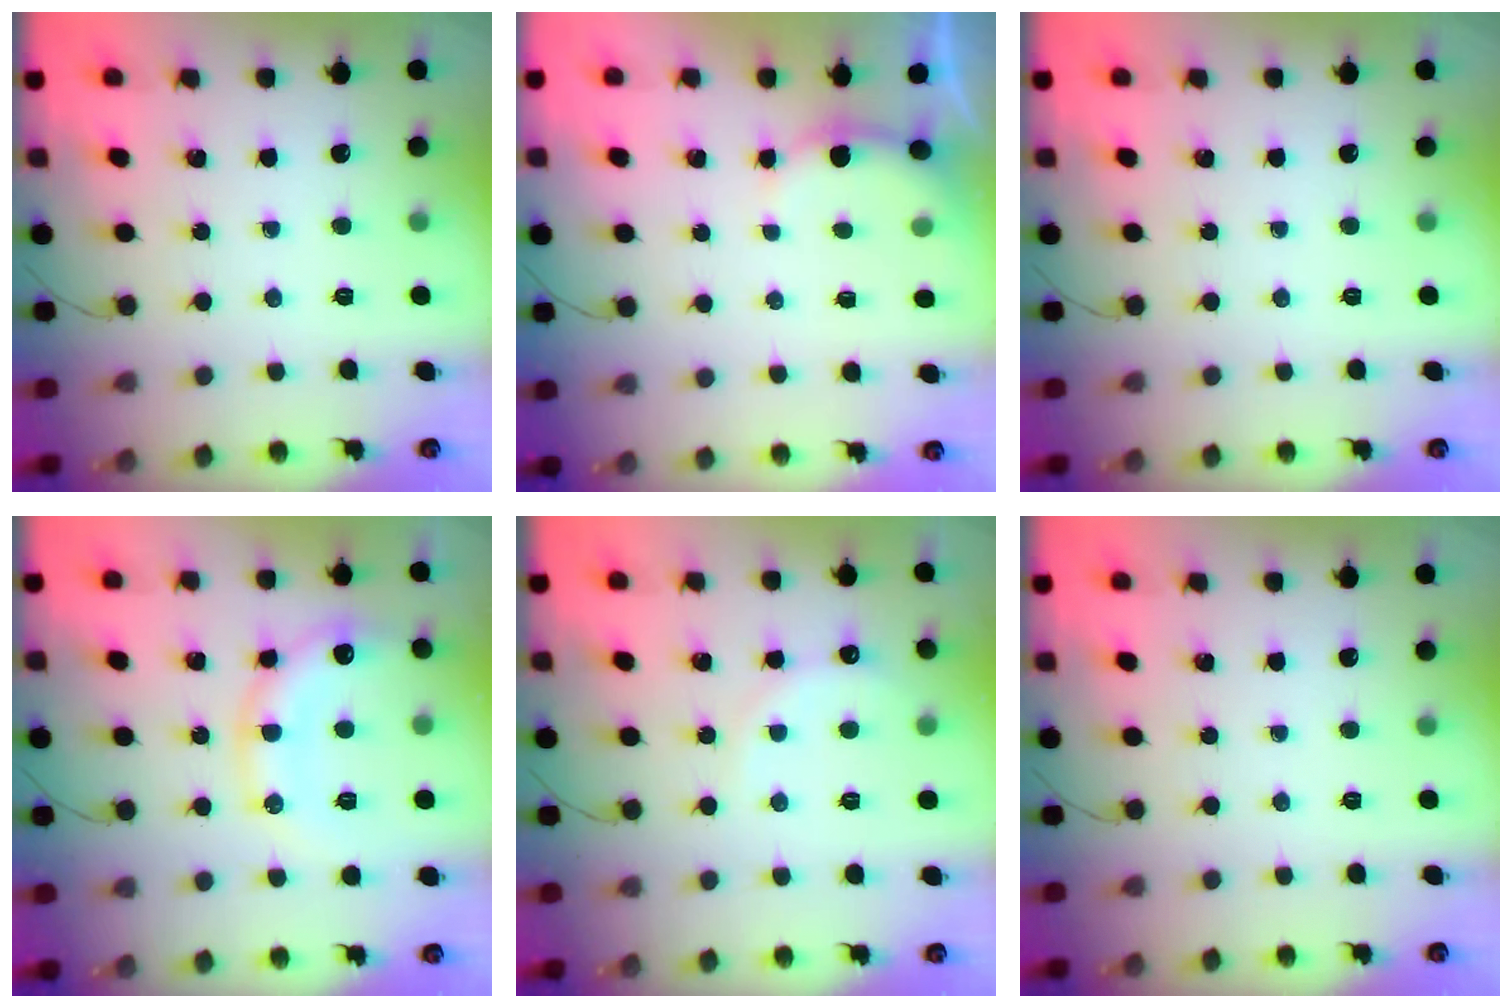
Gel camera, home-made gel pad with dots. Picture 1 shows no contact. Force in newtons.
{"total": 2.7, "press": 2.5, "slide": 0.8}
{"total": 0.0}
{"total": 14.2, "press": 14.1, "slide": 1.9}
{"total": 6.0, "press": 5.9, "slide": 1.4}
{"total": 0.0}